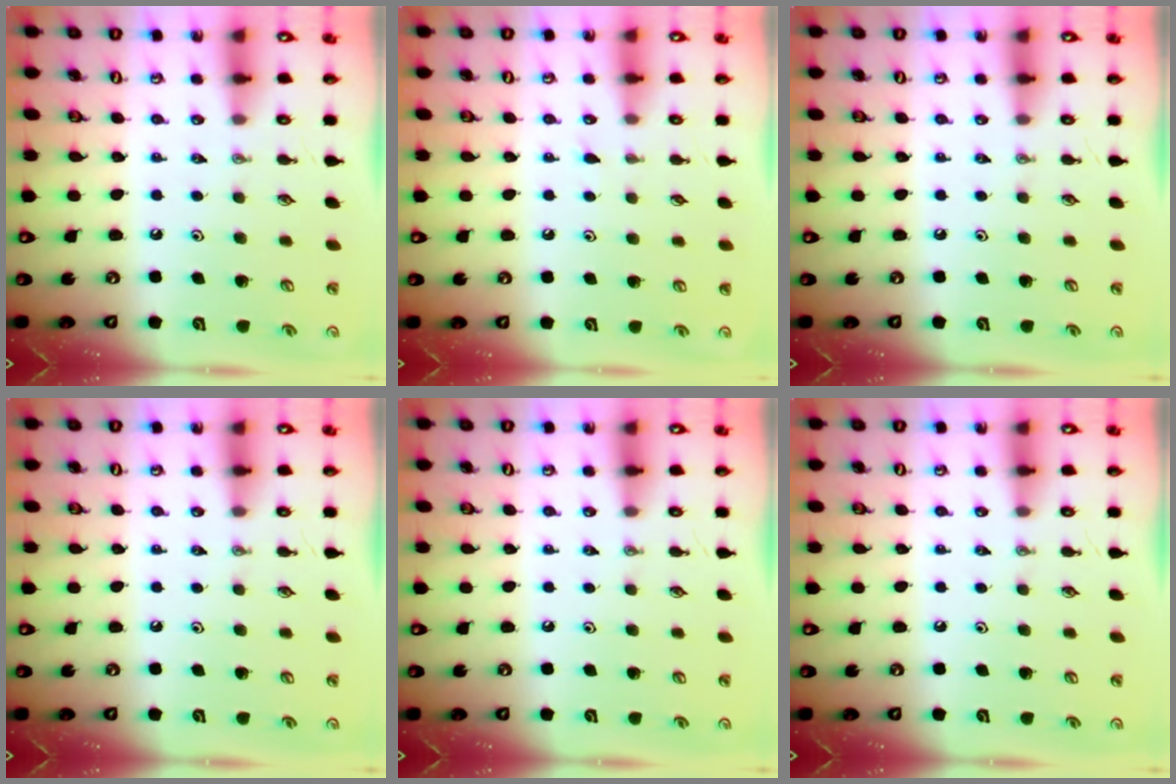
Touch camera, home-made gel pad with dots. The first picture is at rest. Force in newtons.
{"total": 4.2, "press": 4.2, "slide": 0.4}
{"total": 0.0}
{"total": 0.0}
{"total": 0.0}
{"total": 0.0}